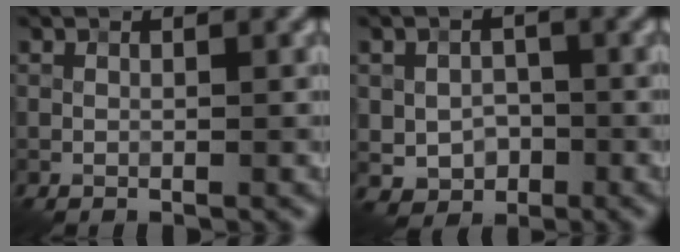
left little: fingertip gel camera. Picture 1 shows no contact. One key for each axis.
{"total": 3.1, "fx": -0.9, "fy": 2.6, "fz": 1.5, "tx": -0.024, "ty": -0.004, "tz": -0.016}